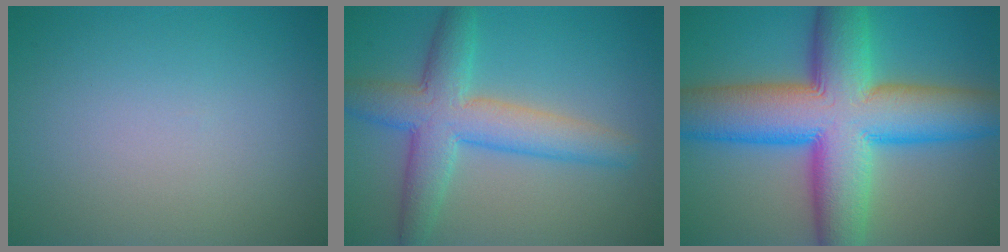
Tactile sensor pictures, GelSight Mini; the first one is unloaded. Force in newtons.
{"total": 6.5, "press": 6.5, "slide": 0.2}
{"total": 14.8, "press": 14.8, "slide": 0.4}